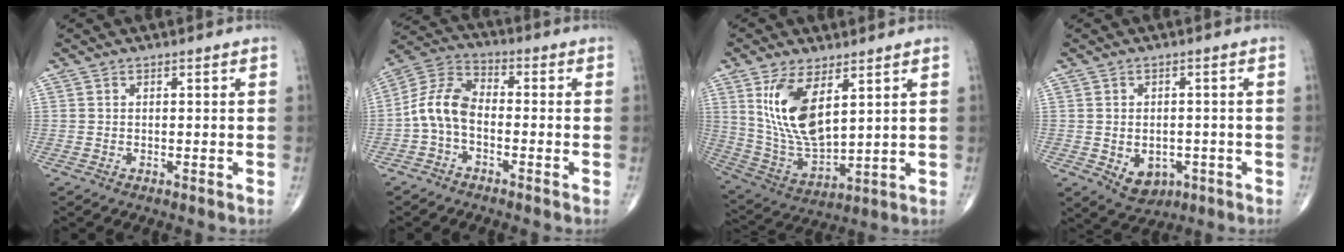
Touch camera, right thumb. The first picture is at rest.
{"total": 8.4, "force": [-2.0, 5.1, 6.4], "torque": [-0.125, 0.033, -0.054]}
{"total": 14.2, "force": [5.4, 6.4, 11.5], "torque": [-0.215, -0.027, 0.123]}
{"total": 6.4, "force": [-1.8, 4.8, 3.9], "torque": [-0.039, 0.006, -0.010]}